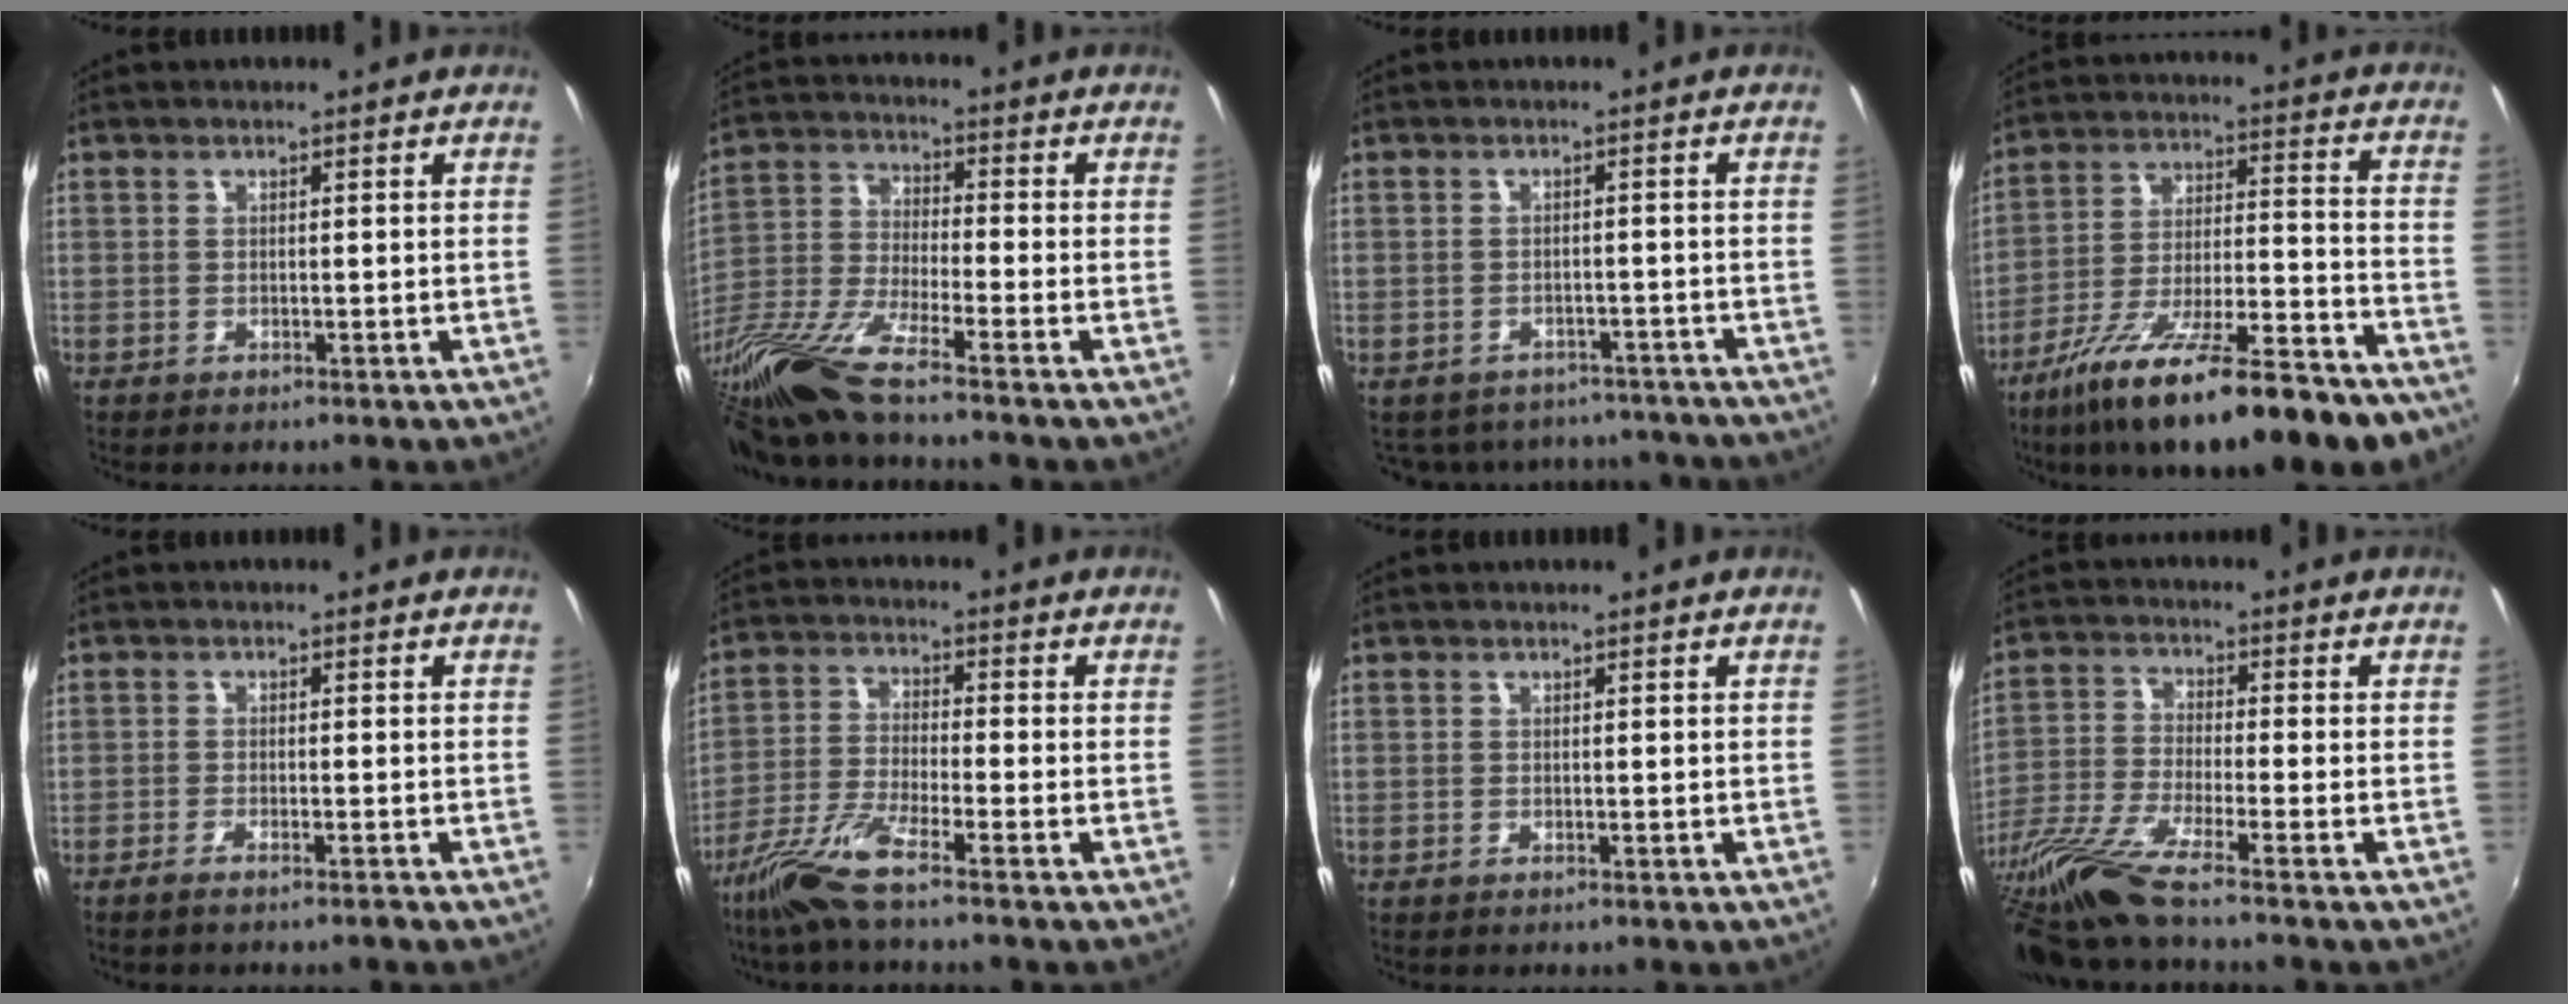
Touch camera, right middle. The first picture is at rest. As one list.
[{"total": 14.8, "force": [-11.9, -0.1, 8.8], "torque": [-0.181, -0.043, -0.235]}, {"total": 12.9, "force": [-10.8, 6.0, 3.7], "torque": [-0.084, 0.006, -0.130]}, {"total": 24.9, "force": [-18.2, 5.3, 16.2], "torque": [-0.273, -0.049, -0.274]}, {"total": 2.5, "force": [-2.0, -0.2, 1.4], "torque": [-0.037, -0.005, -0.040]}, {"total": 8.4, "force": [-6.2, 0.4, 5.7], "torque": [-0.126, -0.012, -0.124]}, {"total": 0.0}, {"total": 12.4, "force": [-10.1, -0.7, 7.2], "torque": [-0.151, -0.042, -0.192]}]